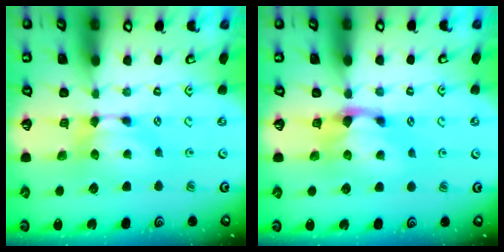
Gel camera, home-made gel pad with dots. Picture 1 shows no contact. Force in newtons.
{"total": 1.6, "press": 1.2, "slide": 1.1}